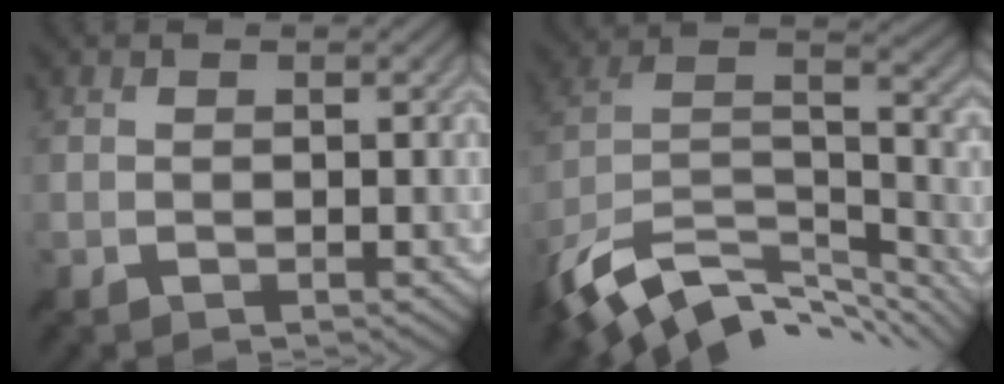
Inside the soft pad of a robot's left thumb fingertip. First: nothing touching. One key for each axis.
{"total": 14.9, "fx": -9.8, "fy": 6.9, "fz": 8.9, "tx": -0.231, "ty": -0.021, "tz": -0.162}